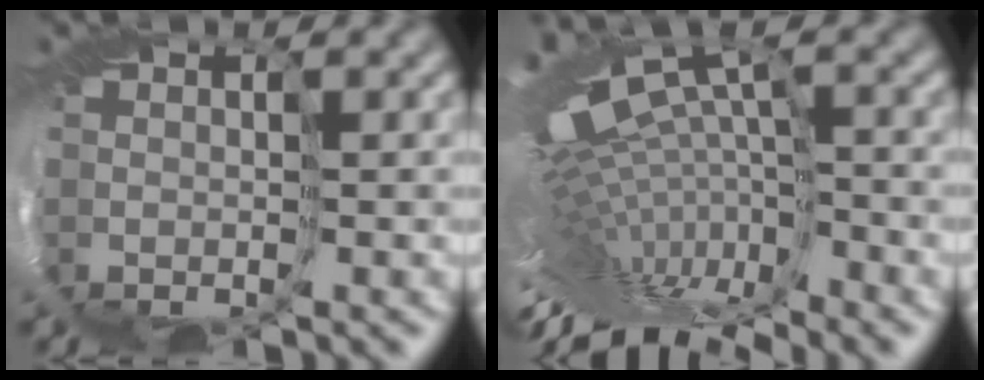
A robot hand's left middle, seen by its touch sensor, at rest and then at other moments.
{"total": 12.6, "force": [-3.6, 3.4, 11.6], "torque": [-0.211, -0.015, -0.031]}